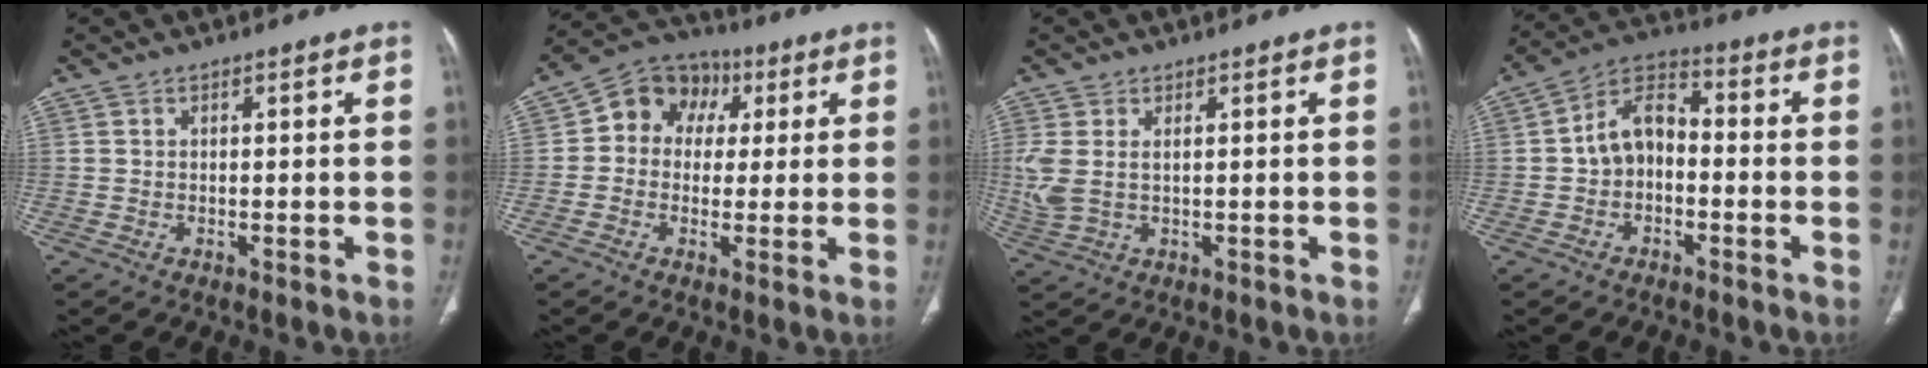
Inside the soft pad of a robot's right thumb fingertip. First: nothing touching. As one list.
[{"total": 10.4, "force": [1.9, 8.9, 5.1], "torque": [-0.048, 0.021, 0.017]}, {"total": 5.6, "force": [0.9, 3.2, 4.6], "torque": [-0.127, 0.006, 0.031]}, {"total": 8.7, "force": [-1.1, 6.3, 5.9], "torque": [-0.083, 0.033, -0.036]}]